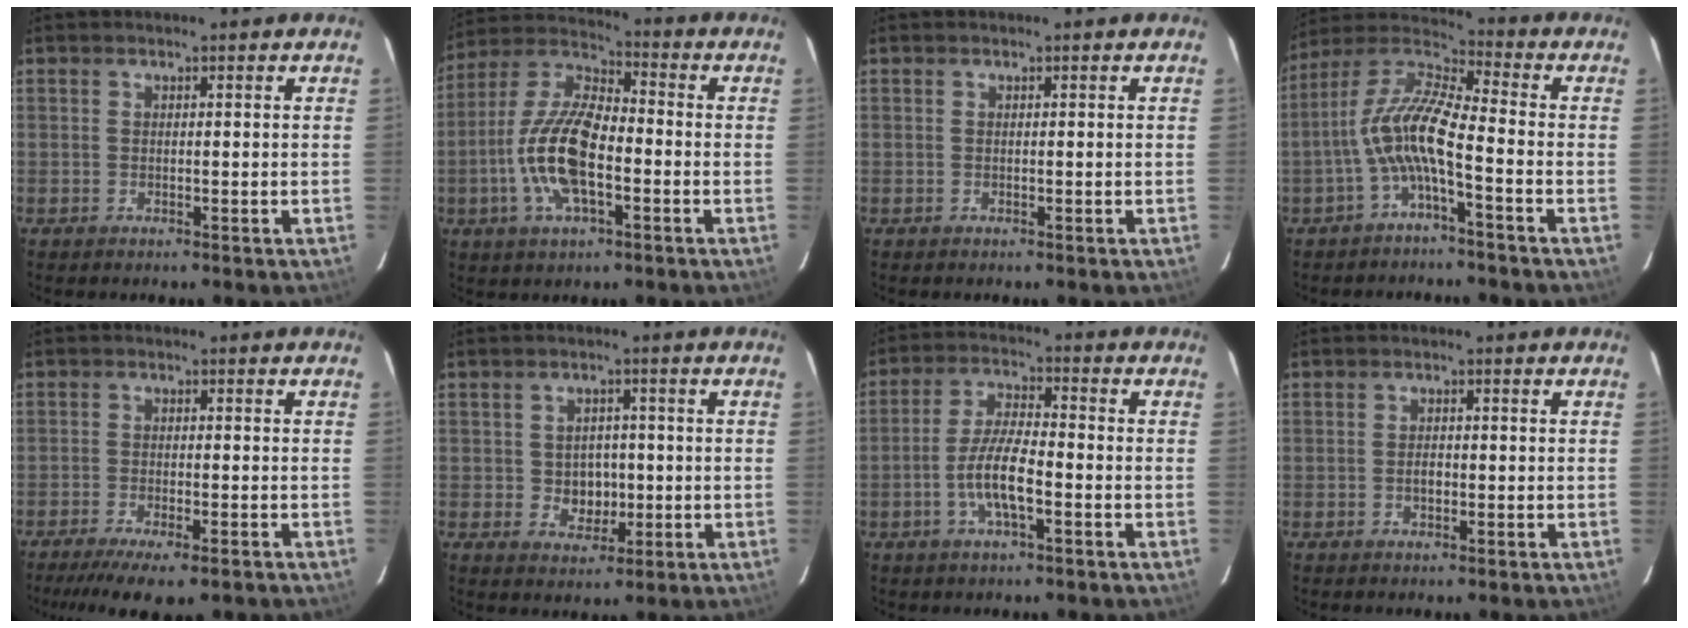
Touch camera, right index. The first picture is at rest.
{"total": 14.8, "force": [-3.9, 6.0, 13.0], "torque": [-0.271, 0.002, -0.079]}
{"total": 0.0}
{"total": 10.1, "force": [-3.4, 1.7, 9.3], "torque": [-0.204, 0.015, -0.069]}
{"total": 10.5, "force": [-8.0, 2.4, 6.4], "torque": [-0.139, -0.038, -0.129]}
{"total": 4.9, "force": [-0.5, 4.3, 2.4], "torque": [-0.045, 0.007, 0.002]}
{"total": 8.2, "force": [-3.0, 2.0, 7.4], "torque": [-0.151, 0.003, -0.057]}
{"total": 1.8, "force": [-0.5, 1.1, 1.4], "torque": [-0.027, 0.003, -0.010]}